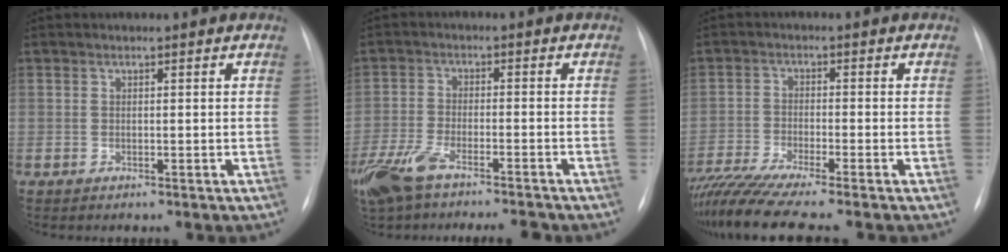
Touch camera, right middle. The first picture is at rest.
{"total": 13.2, "force": [-10.4, 3.1, 7.6], "torque": [-0.154, -0.014, -0.172]}
{"total": 12.0, "force": [-10.2, -0.6, 6.3], "torque": [-0.112, -0.023, -0.174]}